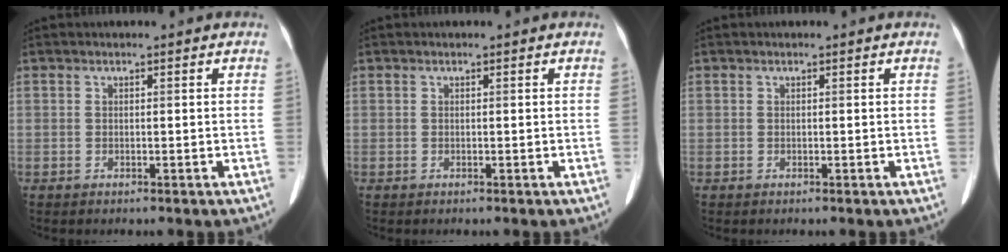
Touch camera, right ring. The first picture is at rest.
{"total": 0.0}
{"total": 0.0}